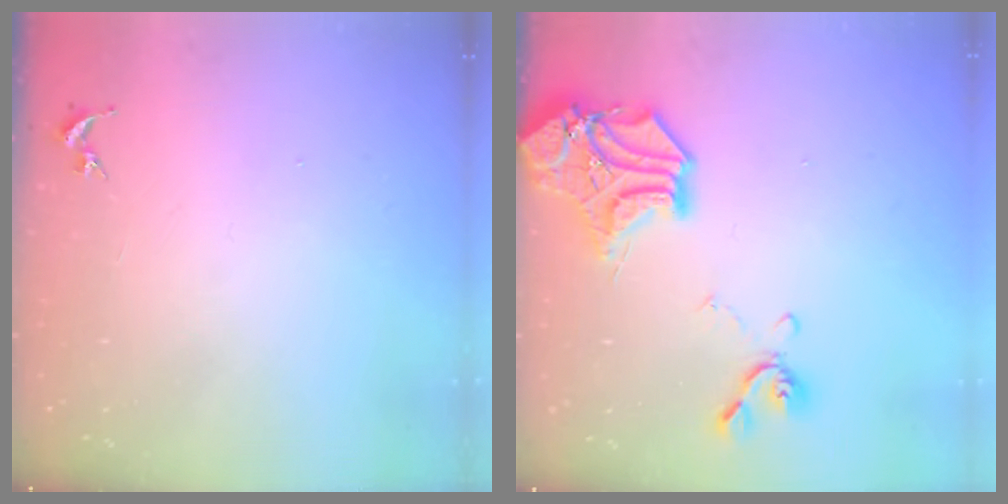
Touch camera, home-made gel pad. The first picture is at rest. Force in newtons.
{"total": 17.6, "press": 17.6, "slide": 1.5}